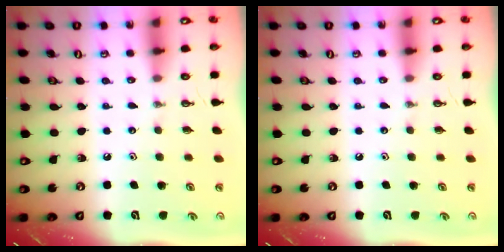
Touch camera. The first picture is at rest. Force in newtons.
{"total": 0.0}